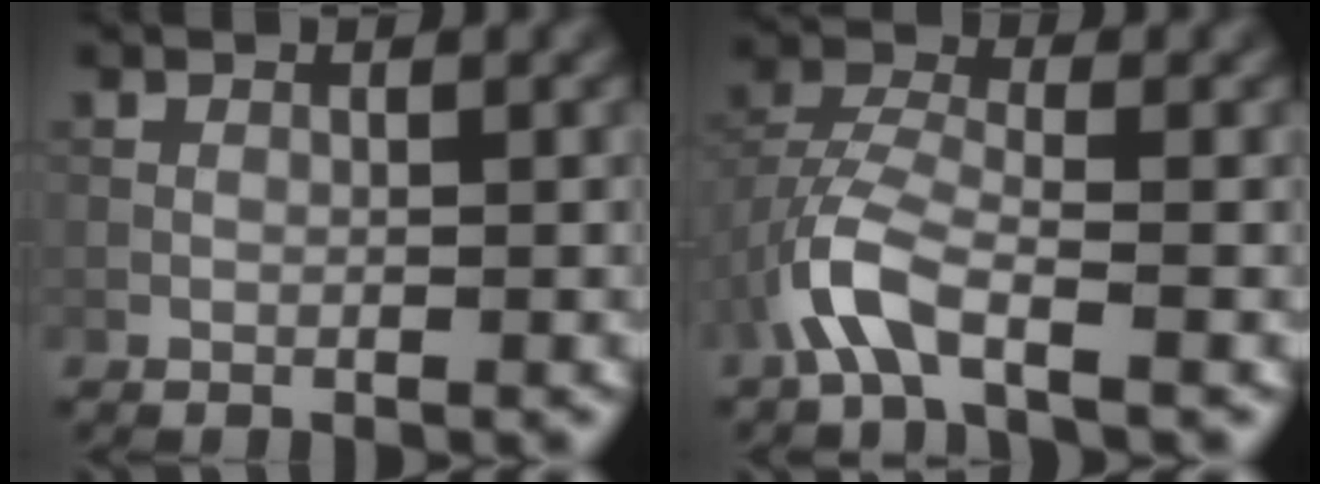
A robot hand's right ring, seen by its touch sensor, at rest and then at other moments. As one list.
[{"total": 4.7, "force": [-2.6, 1.8, 3.5], "torque": [-0.076, 0.007, -0.062]}]